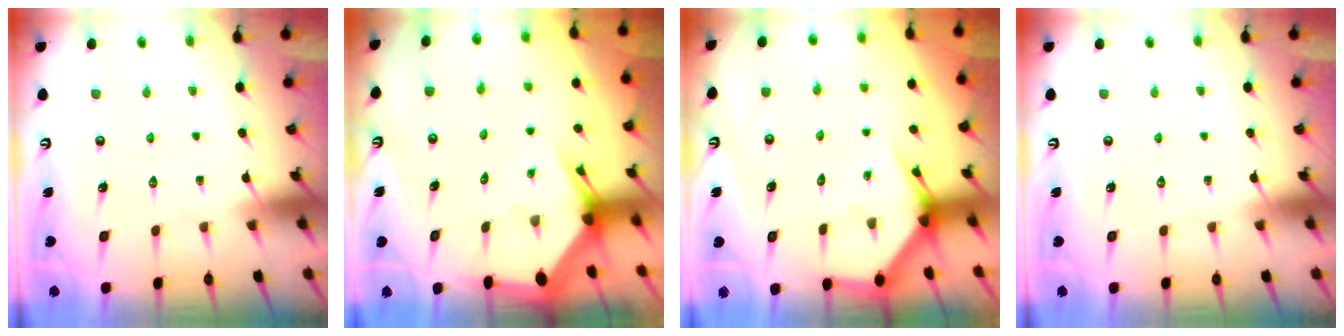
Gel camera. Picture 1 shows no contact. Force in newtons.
{"total": 3.5, "press": 3.5, "slide": 0.4}
{"total": 3.9, "press": 3.9, "slide": 0.4}
{"total": 0.0}